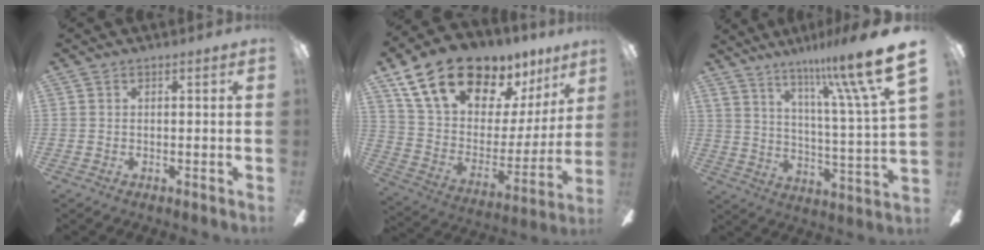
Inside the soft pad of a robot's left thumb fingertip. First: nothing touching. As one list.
[{"total": 20.7, "force": [15.5, 10.0, 9.5], "torque": [-0.173, -0.100, 0.290]}, {"total": 17.5, "force": [12.1, 1.7, 12.5], "torque": [-0.208, -0.080, 0.187]}]